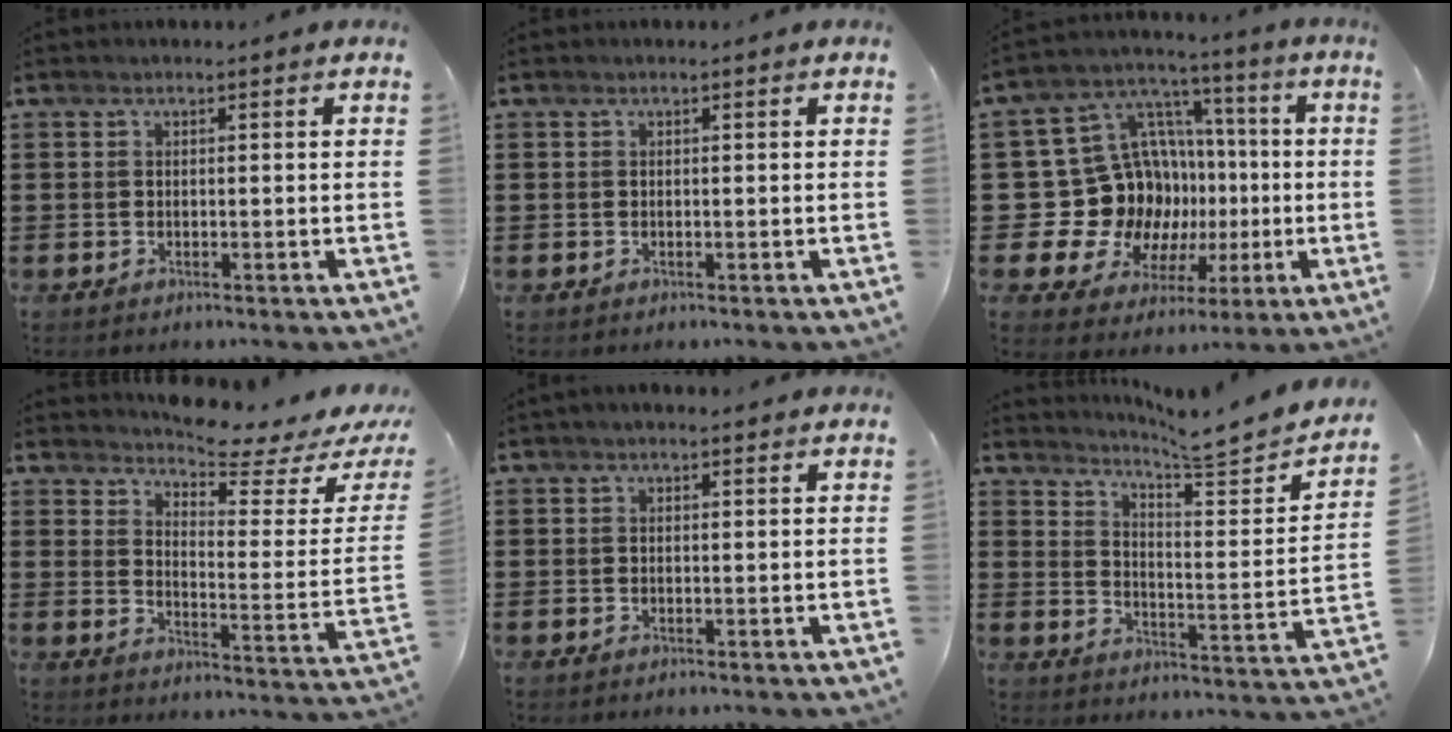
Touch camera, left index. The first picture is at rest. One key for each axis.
{"total": 0.0}
{"total": 17.9, "fx": -1.6, "fy": 16.2, "fz": 7.6, "tx": -0.188, "ty": -0.024, "tz": 0.013}
{"total": 5.7, "fx": 5.4, "fy": -0.2, "fz": 1.9, "tx": -0.043, "ty": -0.056, "tz": 0.086}
{"total": 0.8, "fx": 0.5, "fy": 0.3, "fz": 0.6, "tx": -0.013, "ty": 0.004, "tz": 0.008}
{"total": 5.3, "fx": 4.9, "fy": -0.4, "fz": 2.1, "tx": -0.042, "ty": -0.052, "tz": 0.071}